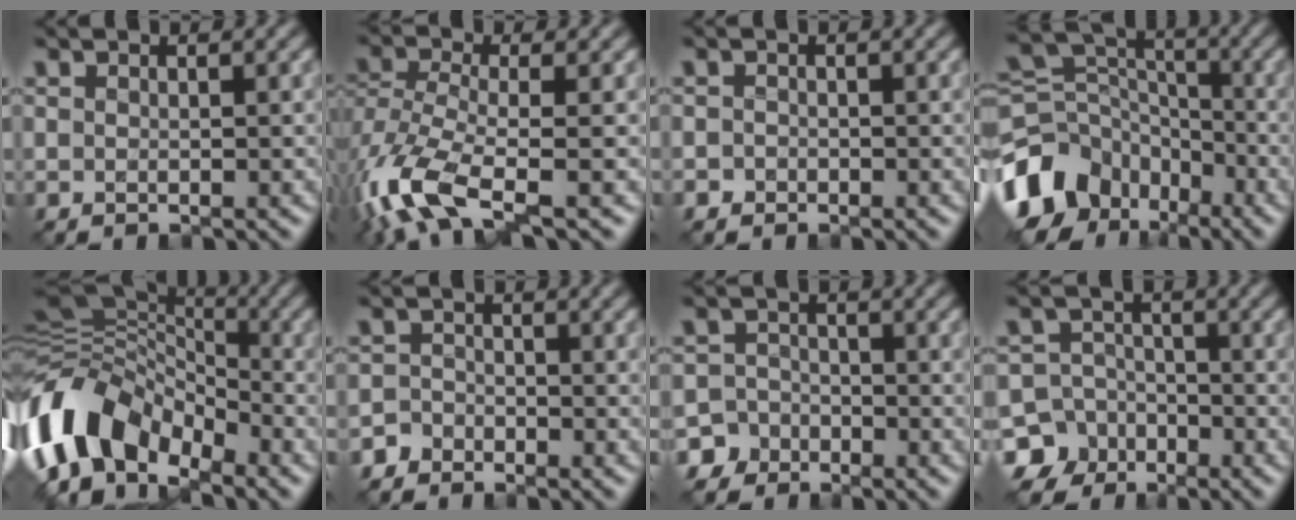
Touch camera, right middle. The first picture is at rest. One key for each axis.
{"total": 8.4, "fx": -4.1, "fy": 3.2, "fz": 6.6, "tx": -0.160, "ty": -0.011, "tz": -0.087}
{"total": 0.8, "fx": -0.4, "fy": 0.7, "fz": 0.0, "tx": 0.006, "ty": -0.003, "tz": -0.008}
{"total": 11.1, "fx": -6.6, "fy": 7.4, "fz": 4.9, "tx": -0.110, "ty": 0.005, "tz": -0.131}
{"total": 12.3, "fx": -5.8, "fy": 7.5, "fz": 7.8, "tx": -0.157, "ty": 0.004, "tz": -0.123}
{"total": 1.9, "fx": -1.5, "fy": 1.2, "fz": 0.0, "tx": 0.013, "ty": 0.006, "tz": -0.035}
{"total": 4.9, "fx": -3.3, "fy": 3.6, "fz": 0.2, "tx": 0.020, "ty": -0.009, "tz": -0.066}
{"total": 8.8, "fx": -5.2, "fy": 7.0, "fz": 1.2, "tx": -0.016, "ty": -0.025, "tz": -0.117}